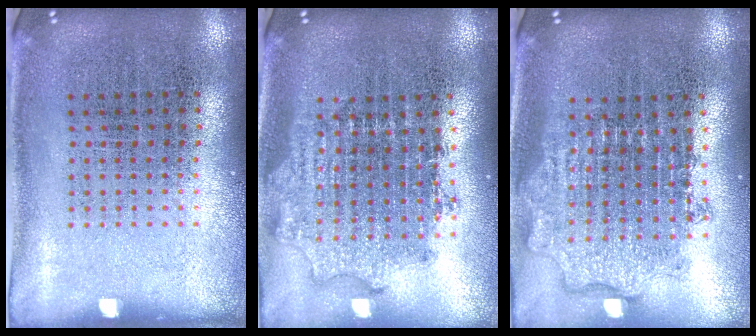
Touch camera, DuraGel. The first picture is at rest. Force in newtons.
{"total": 1.8, "press": 1.4, "slide": 1.1}
{"total": 1.8, "press": 1.5, "slide": 1.1}